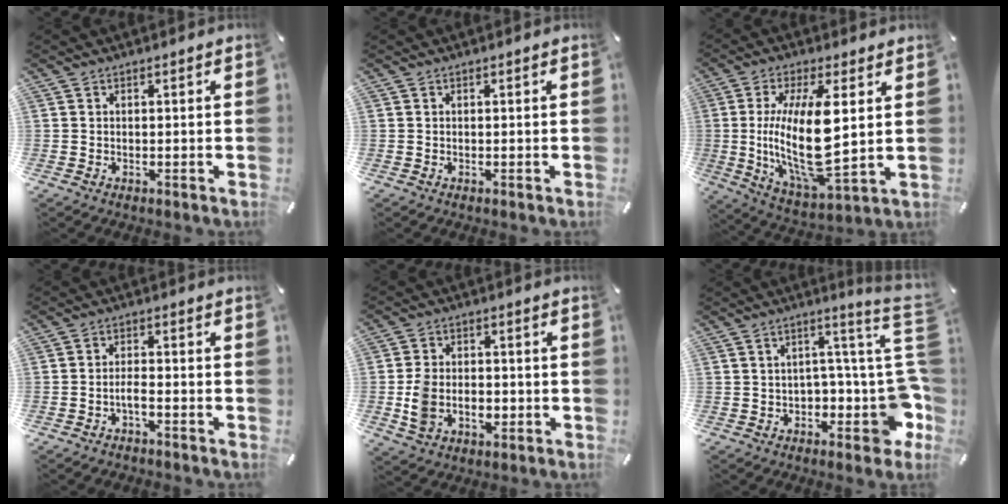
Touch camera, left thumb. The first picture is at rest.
{"total": 0.0}
{"total": 18.7, "force": [2.1, 6.3, 17.5], "torque": [-0.359, -0.030, 0.025]}
{"total": 2.8, "force": [-1.9, 0.9, 1.9], "torque": [-0.031, 0.009, -0.034]}
{"total": 8.6, "force": [-1.9, 6.3, 5.5], "torque": [-0.113, 0.007, -0.034]}
{"total": 12.8, "force": [-0.7, 4.1, 12.1], "torque": [-0.146, -0.011, -0.009]}